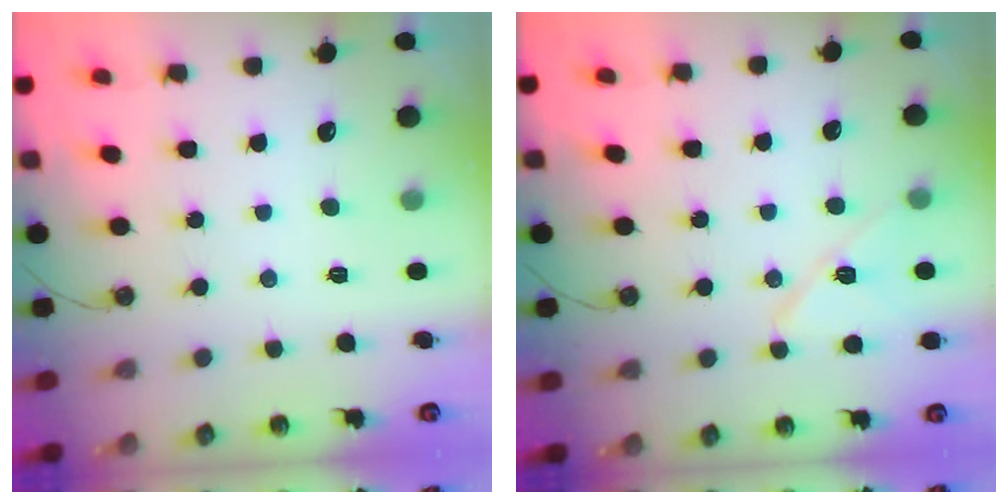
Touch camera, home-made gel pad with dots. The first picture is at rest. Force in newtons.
{"total": 9.9, "press": 9.9, "slide": 0.5}